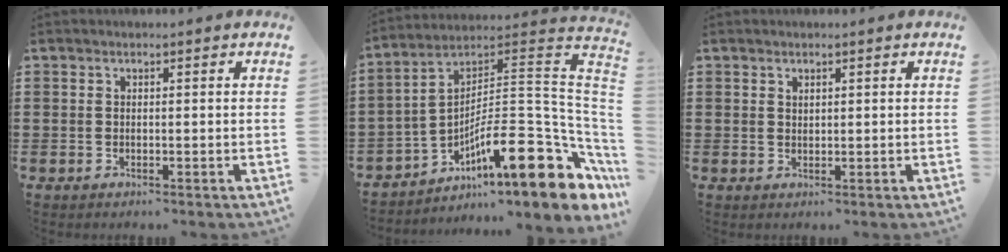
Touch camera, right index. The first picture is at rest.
{"total": 16.2, "force": [-7.2, 5.1, 13.6], "torque": [-0.203, 0.001, -0.123]}
{"total": 0.9, "force": [0.8, 0.4, 0.2], "torque": [-0.005, 0.002, 0.015]}